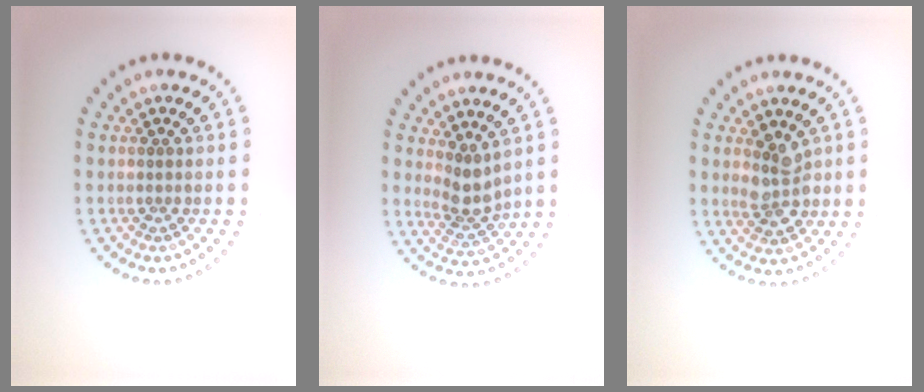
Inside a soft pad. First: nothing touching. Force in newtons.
{"total": 2.6, "press": 1.9, "slide": 1.7}
{"total": 2.8, "press": 2.7, "slide": 0.6}